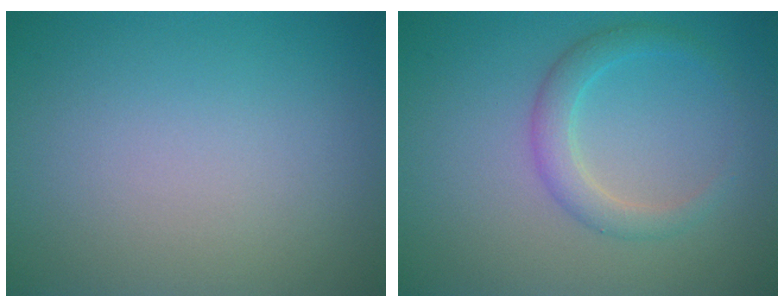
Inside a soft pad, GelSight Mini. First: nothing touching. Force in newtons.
{"total": 2.5, "press": 2.5, "slide": 0.1}